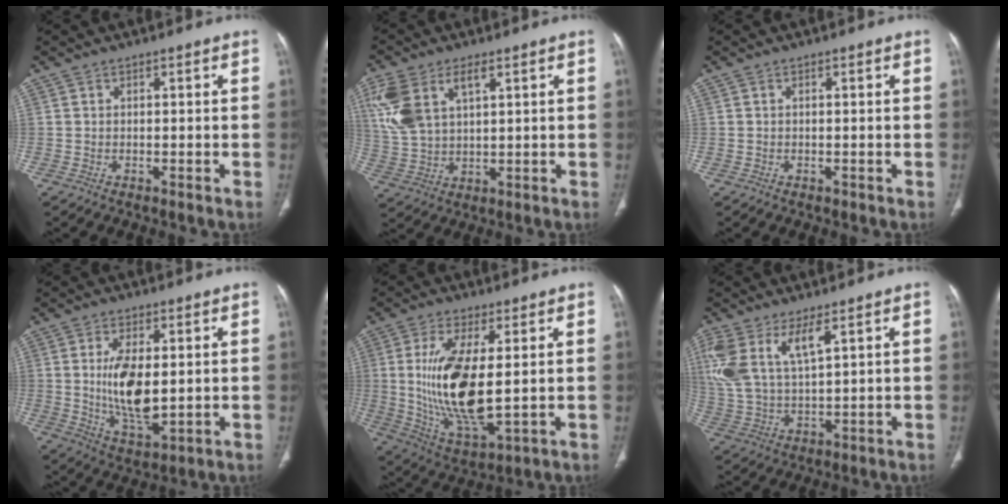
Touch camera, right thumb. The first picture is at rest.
{"total": 12.1, "force": [4.9, 6.5, 8.9], "torque": [-0.204, 0.001, 0.105]}
{"total": 0.0}
{"total": 11.4, "force": [0.7, 5.3, 10.0], "torque": [-0.180, -0.022, 0.025]}
{"total": 16.6, "force": [1.3, 6.3, 15.3], "torque": [-0.306, -0.026, 0.038]}
{"total": 12.5, "force": [5.8, 5.1, 9.8], "torque": [-0.227, -0.011, 0.126]}